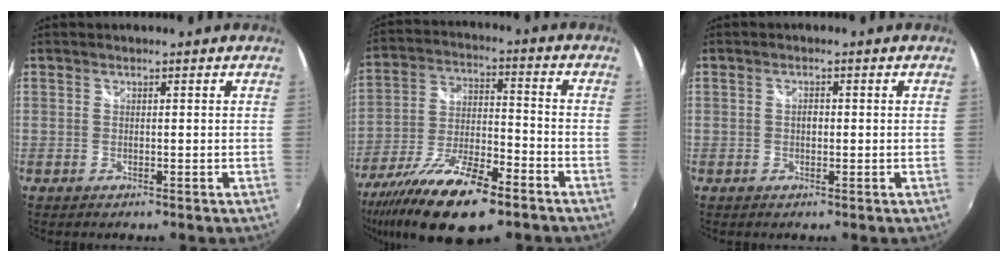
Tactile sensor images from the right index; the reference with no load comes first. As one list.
[{"total": 20.8, "force": [-13.9, 6.5, 14.0], "torque": [-0.278, -0.050, -0.243]}, {"total": 1.2, "force": [-0.1, 0.8, 0.9], "torque": [-0.016, 0.004, -0.003]}]